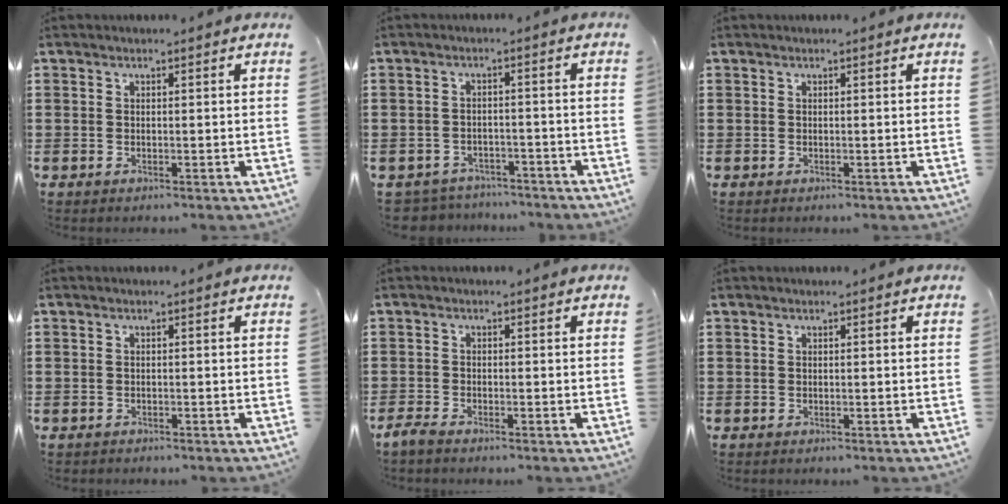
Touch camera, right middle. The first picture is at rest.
{"total": 3.2, "force": [-3.1, 0.6, -0.3], "torque": [-0.004, 0.001, -0.070]}
{"total": 0.0}
{"total": 0.8, "force": [-0.8, 0.2, 0.0], "torque": [-0.002, 0.002, -0.018]}
{"total": 1.9, "force": [-1.7, 0.3, 0.7], "torque": [-0.029, 0.000, -0.038]}
{"total": 0.0}